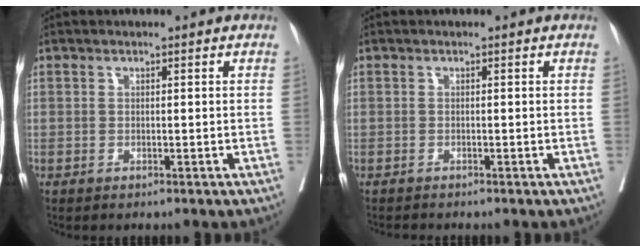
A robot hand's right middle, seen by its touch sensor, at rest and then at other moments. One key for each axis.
{"total": 0.9, "fx": -0.8, "fy": -0.3, "fz": 0.0, "tx": -0.002, "ty": -0.003, "tz": -0.016}